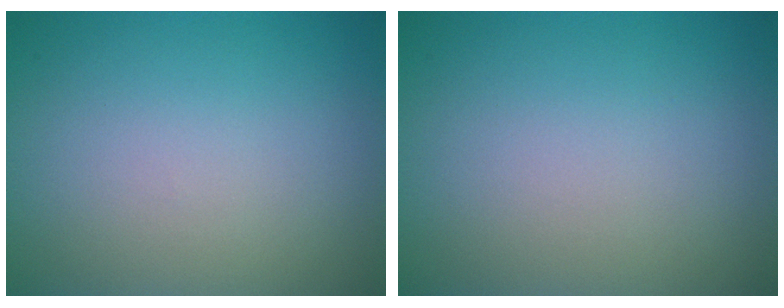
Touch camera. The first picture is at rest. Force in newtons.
{"total": 0.0}